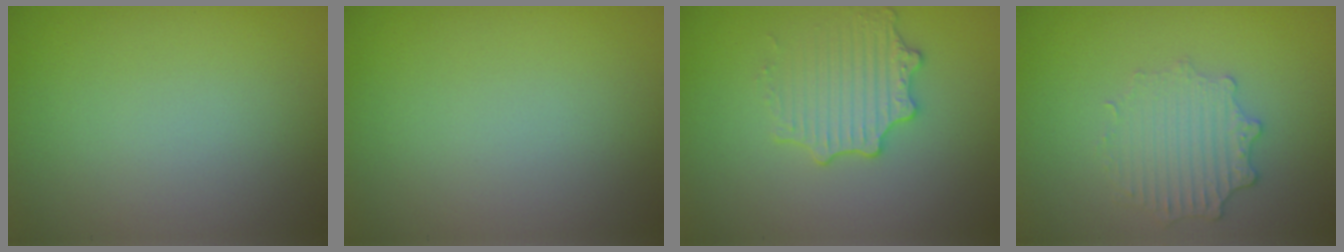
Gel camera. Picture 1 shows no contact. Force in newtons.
{"total": 0.0}
{"total": 2.9, "press": 2.8, "slide": 0.5}
{"total": 2.7, "press": 2.6, "slide": 0.8}